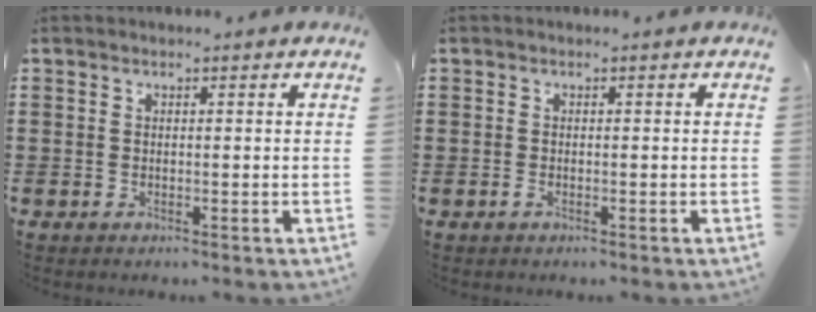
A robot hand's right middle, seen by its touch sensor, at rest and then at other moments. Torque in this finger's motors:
{"motor_torque": [0.13, 0.14, 0.06, 0.02]}